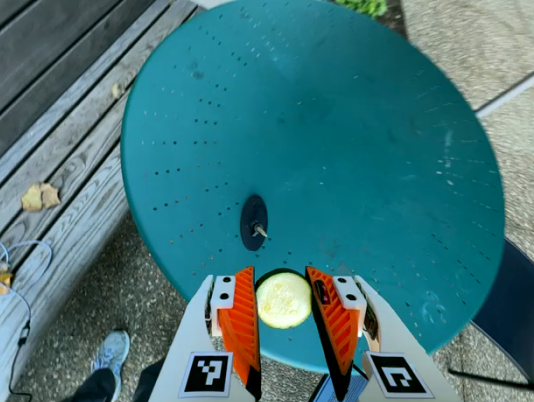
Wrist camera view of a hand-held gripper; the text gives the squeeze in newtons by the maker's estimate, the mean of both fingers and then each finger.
{"total": 12.0, "left": 12.4, "right": 11.7}